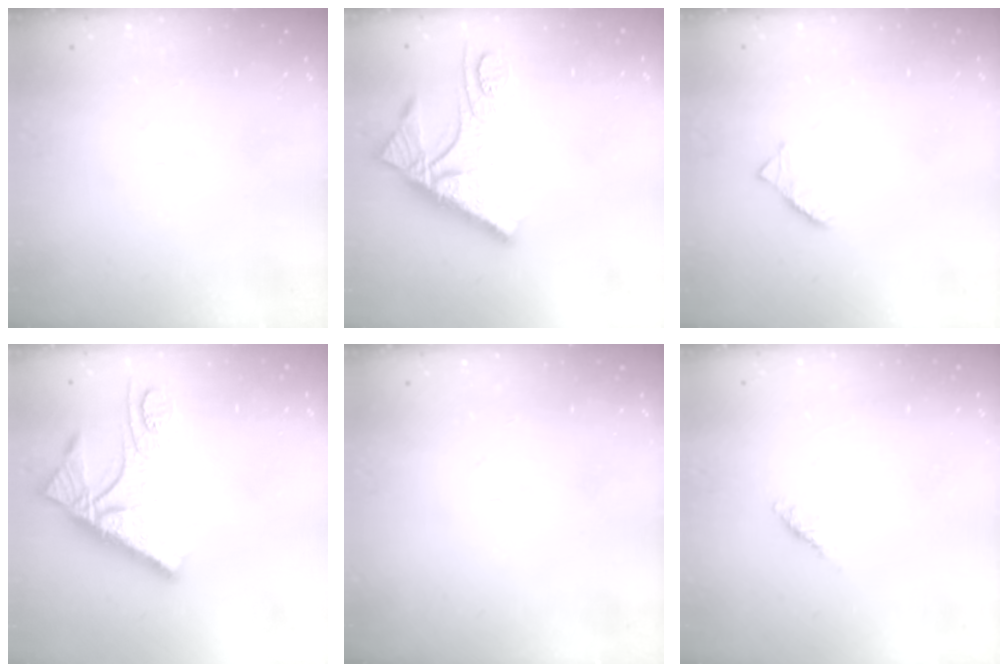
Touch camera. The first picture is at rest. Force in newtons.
{"total": 10.7, "press": 10.6, "slide": 1.1}
{"total": 2.6, "press": 2.6, "slide": 0.4}
{"total": 10.7, "press": 10.6, "slide": 1.1}
{"total": 0.0}
{"total": 1.8, "press": 1.7, "slide": 0.6}